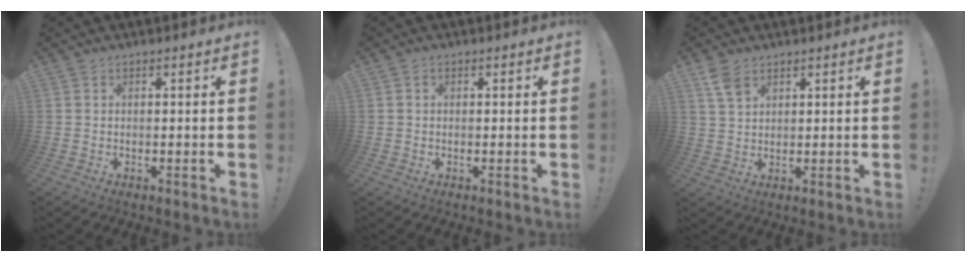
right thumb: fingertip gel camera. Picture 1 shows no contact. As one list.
[{"total": 0.5, "force": [0.1, 0.3, 0.4], "torque": [-0.008, 0.003, 0.002]}, {"total": 5.2, "force": [3.2, 2.8, 3.0], "torque": [-0.054, -0.013, 0.062]}]